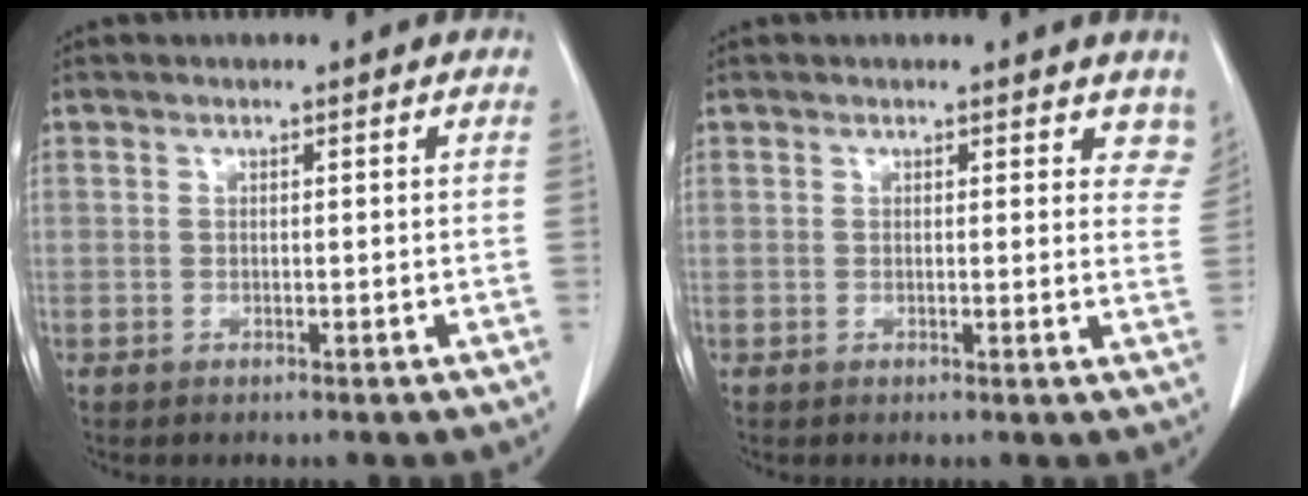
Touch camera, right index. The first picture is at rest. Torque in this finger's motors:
{"motor_torque": [-0.22, 0.18, -0.10, -0.01]}